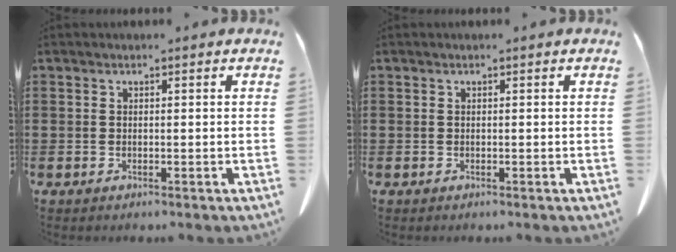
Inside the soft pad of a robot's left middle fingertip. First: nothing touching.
{"total": 0.0}